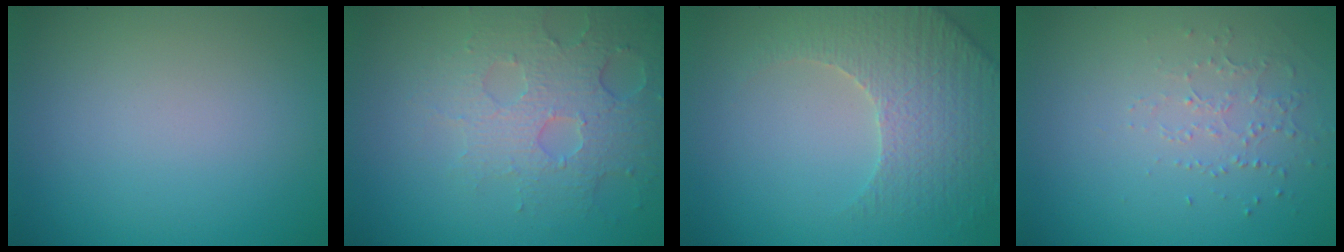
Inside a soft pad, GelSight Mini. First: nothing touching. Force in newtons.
{"total": 4.0, "press": 4.0, "slide": 0.5}
{"total": 4.6, "press": 4.2, "slide": 2.1}
{"total": 1.0, "press": 0.7, "slide": 0.8}